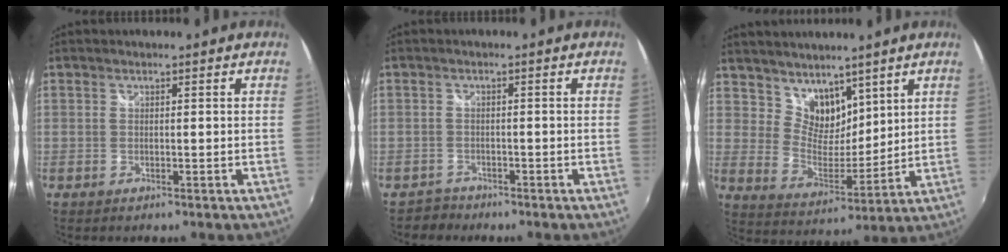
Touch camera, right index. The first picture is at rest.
{"total": 2.3, "force": [-1.8, 1.4, -0.5], "torque": [0.002, 0.007, -0.033]}
{"total": 9.1, "force": [6.7, 5.3, 3.3], "torque": [-0.049, -0.002, 0.130]}